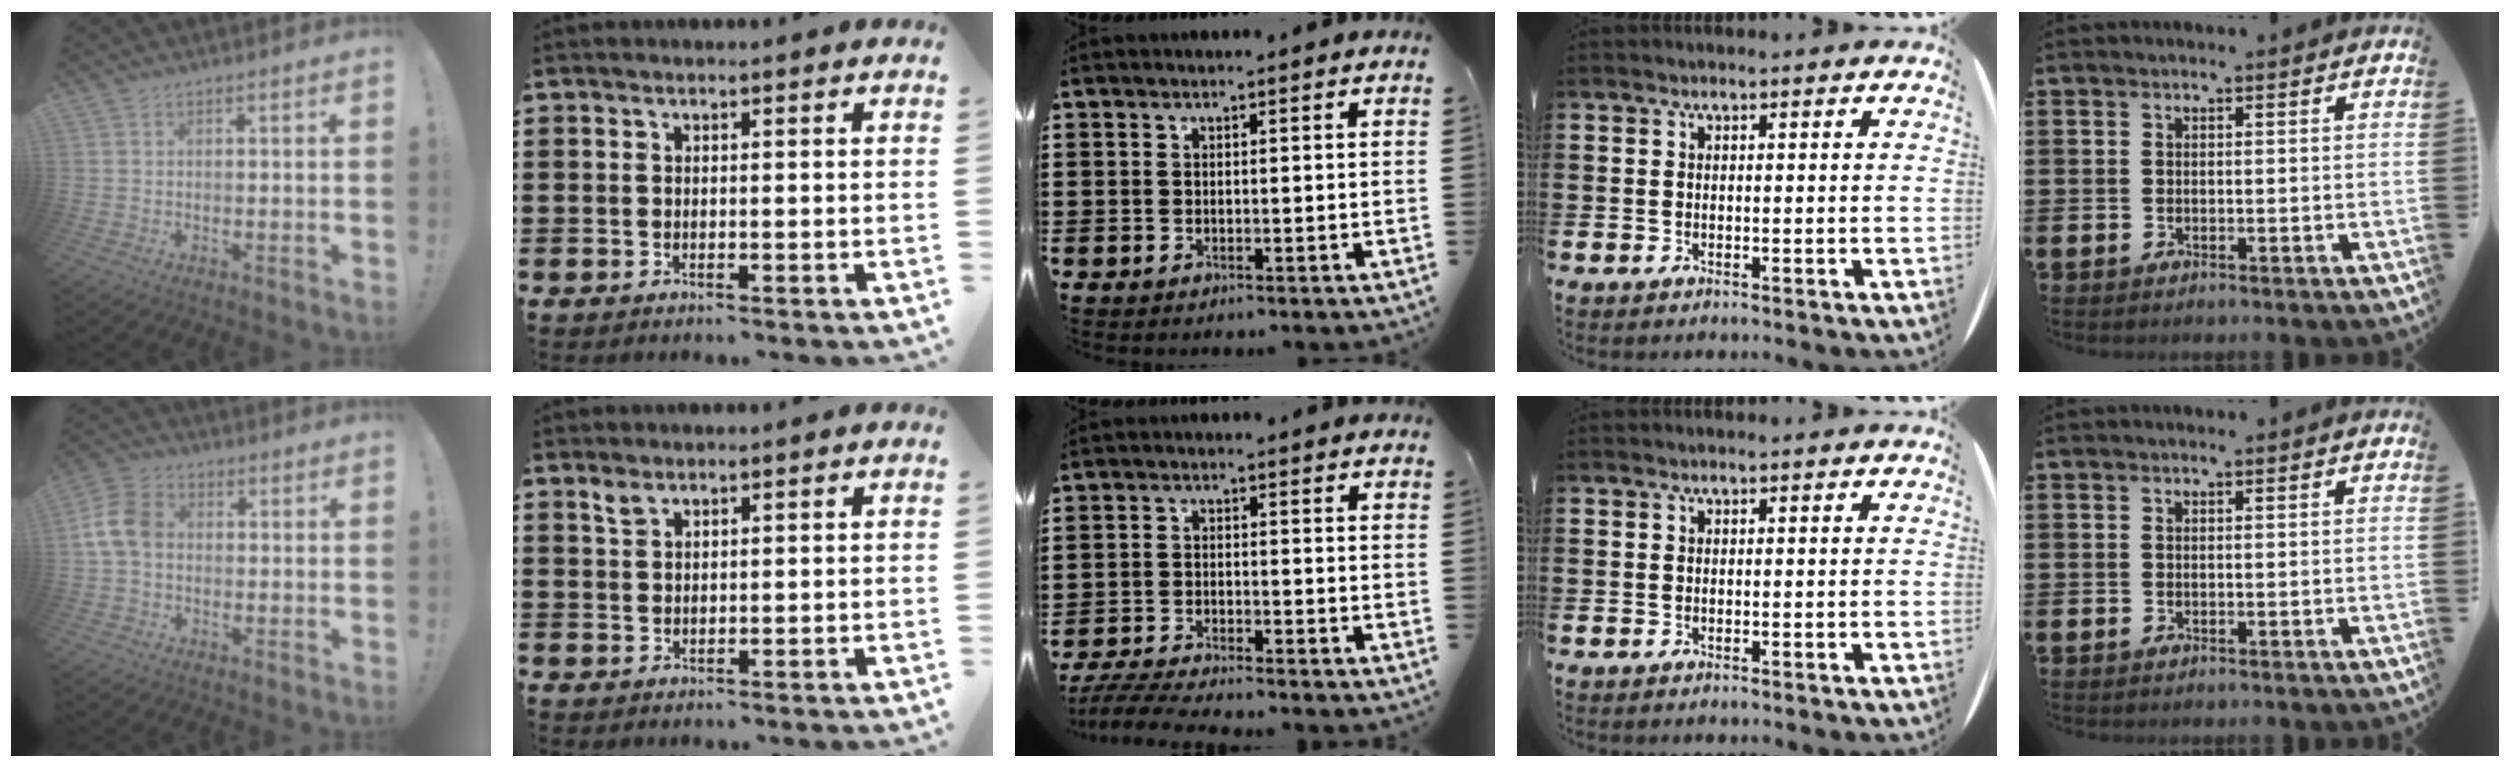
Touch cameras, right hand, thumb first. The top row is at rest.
{"thumb": {"total": 9.3, "force": [0.1, 6.6, 6.5], "torque": [-0.137, 0.013, 0.008]}, "index": {"total": 1.9, "force": [1.5, 0.7, 0.8], "torque": [-0.020, 0.001, 0.029]}, "middle": {"total": 4.3, "force": [-4.1, -0.1, 1.2], "torque": [-0.036, -0.013, -0.085]}}